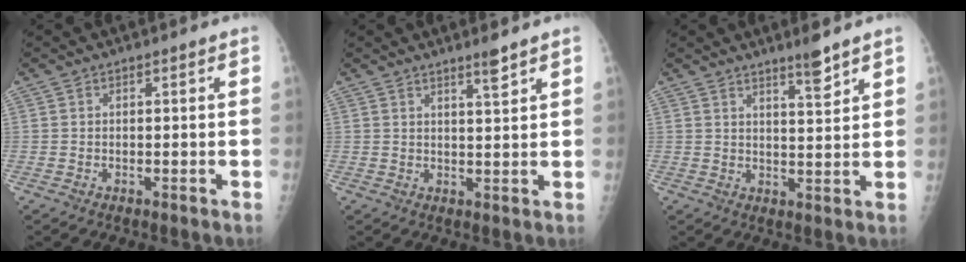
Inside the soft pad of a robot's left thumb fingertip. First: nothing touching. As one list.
[{"total": 2.9, "force": [2.4, 0.0, 1.8], "torque": [-0.028, -0.023, 0.040]}, {"total": 4.4, "force": [3.5, 0.3, 2.7], "torque": [-0.036, -0.033, 0.057]}]